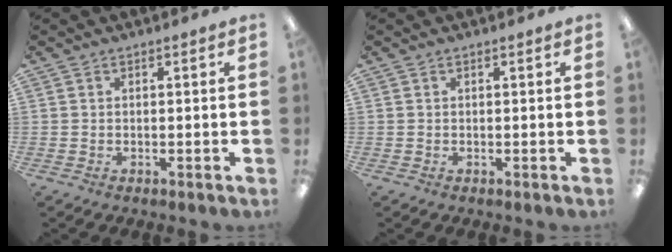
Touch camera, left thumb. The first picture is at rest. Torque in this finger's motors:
{"motor_torque": [-0.01, 0.01, 0.04, -0.06, 0.00]}